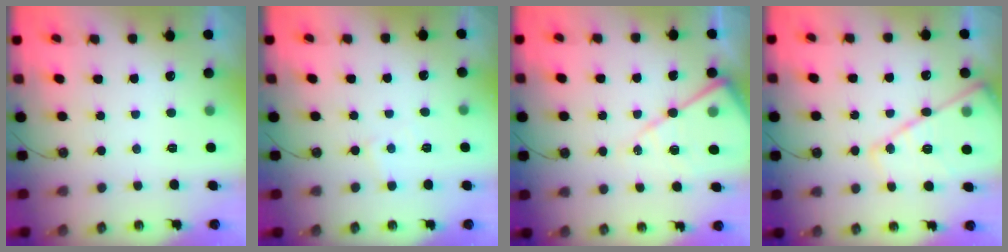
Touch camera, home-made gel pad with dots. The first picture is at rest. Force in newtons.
{"total": 3.7, "press": 3.6, "slide": 0.6}
{"total": 14.7, "press": 14.6, "slide": 1.2}
{"total": 16.1, "press": 16.1, "slide": 0.8}